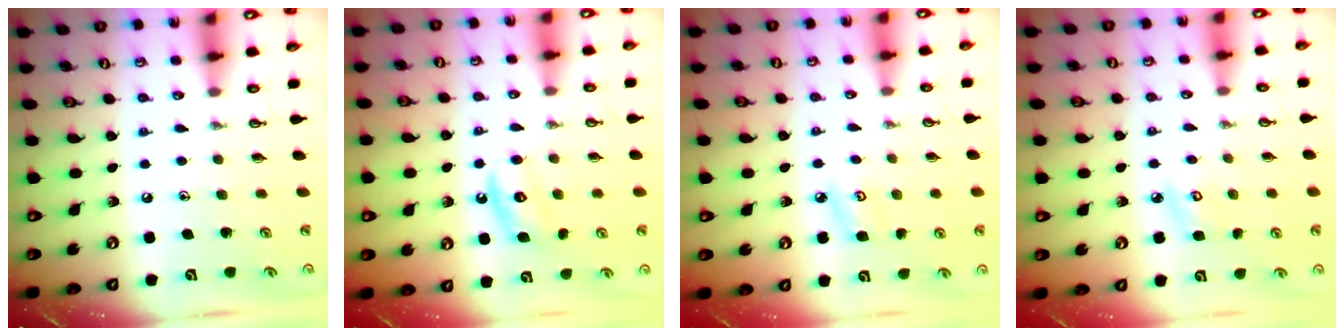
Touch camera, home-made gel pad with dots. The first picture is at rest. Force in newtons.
{"total": 4.8, "press": 4.7, "slide": 0.8}
{"total": 5.3, "press": 5.3, "slide": 0.6}
{"total": 4.6, "press": 4.6, "slide": 0.4}